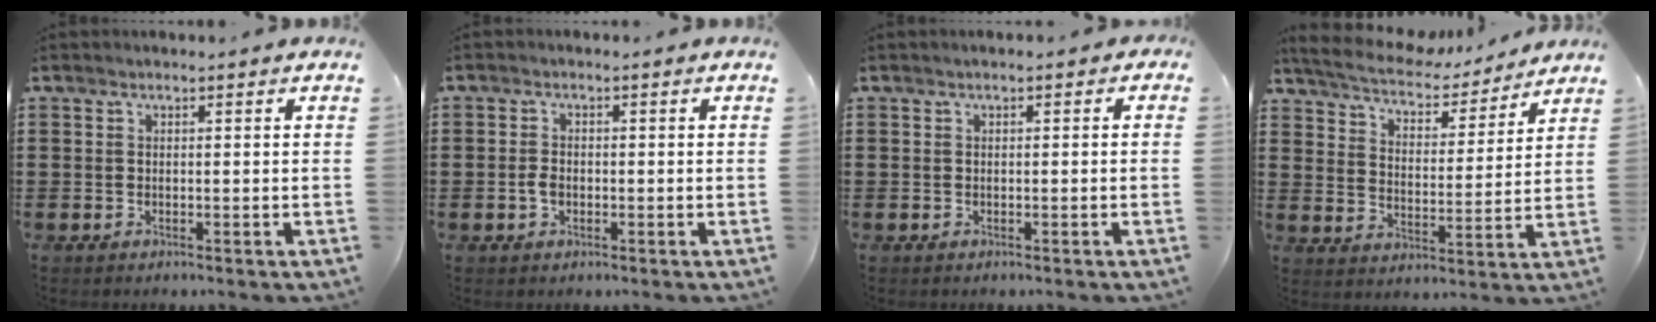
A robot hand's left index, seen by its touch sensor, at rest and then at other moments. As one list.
[{"total": 2.1, "force": [-0.3, 1.3, 1.6], "torque": [-0.046, -0.002, -0.011]}, {"total": 0.6, "force": [-0.2, 0.5, 0.3], "torque": [-0.008, 0.002, -0.004]}, {"total": 5.6, "force": [5.4, 0.8, 1.4], "torque": [-0.055, -0.034, 0.089]}]